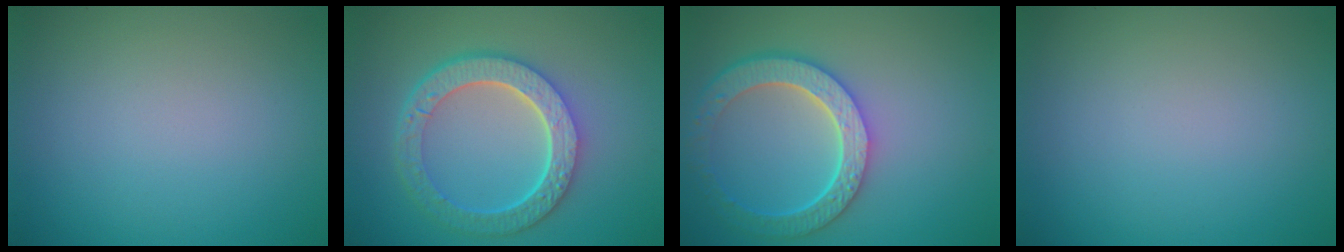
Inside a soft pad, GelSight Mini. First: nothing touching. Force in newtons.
{"total": 6.4, "press": 4.8, "slide": 4.3}
{"total": 6.5, "press": 5.1, "slide": 4.0}
{"total": 0.0}